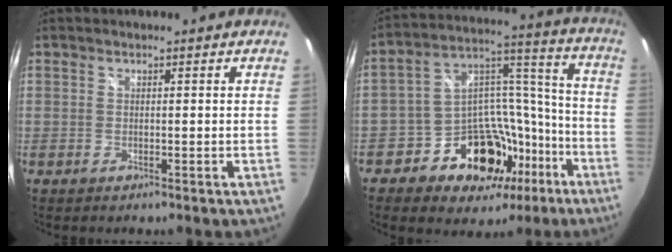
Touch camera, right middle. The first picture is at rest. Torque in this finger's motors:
{"motor_torque": [1.23, -0.91, 0.28, 0.06]}